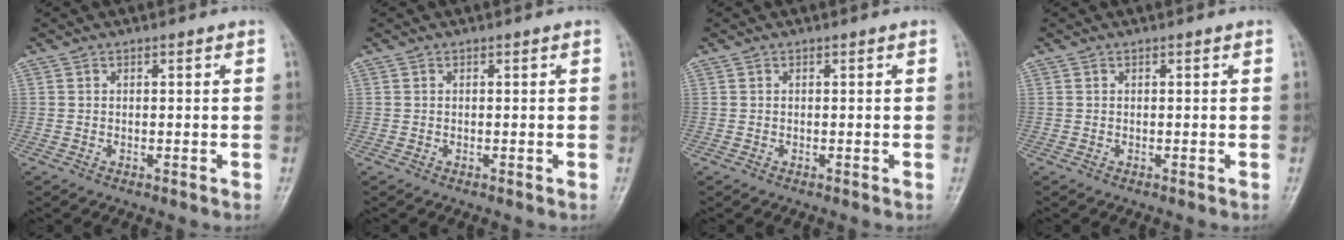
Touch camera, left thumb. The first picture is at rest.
{"total": 0.0}
{"total": 0.0}
{"total": 0.0}